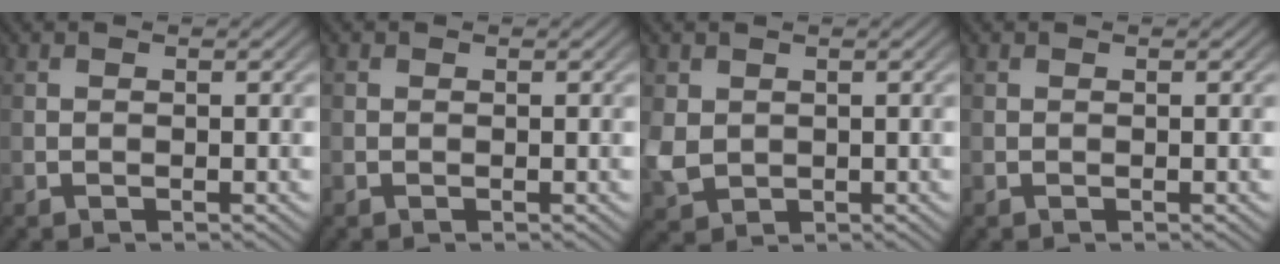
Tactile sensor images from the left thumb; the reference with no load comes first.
{"total": 0.0}
{"total": 3.3, "force": [0.5, 2.7, 1.7], "torque": [-0.054, -0.005, 0.015]}
{"total": 0.0}